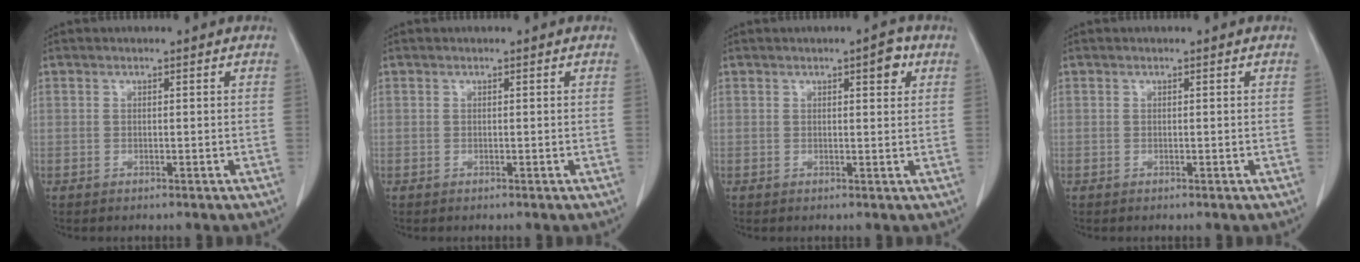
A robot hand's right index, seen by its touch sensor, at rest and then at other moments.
{"total": 0.0}
{"total": 2.9, "force": [1.4, 0.8, 2.4], "torque": [-0.030, 0.002, 0.017]}
{"total": 0.0}